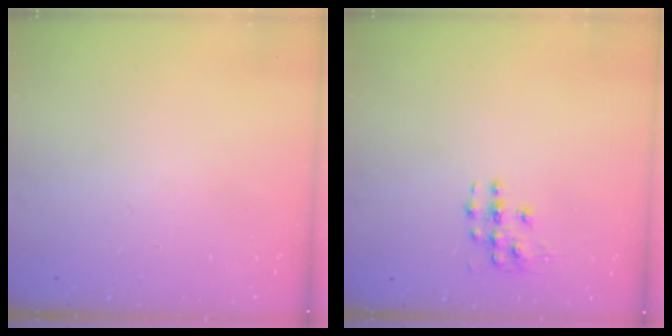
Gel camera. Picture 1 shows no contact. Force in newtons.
{"total": 6.1, "press": 6.1, "slide": 0.4}